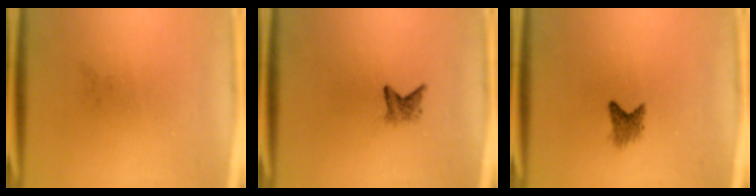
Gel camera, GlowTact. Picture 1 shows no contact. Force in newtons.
{"total": 1.8}
{"total": 2.1}